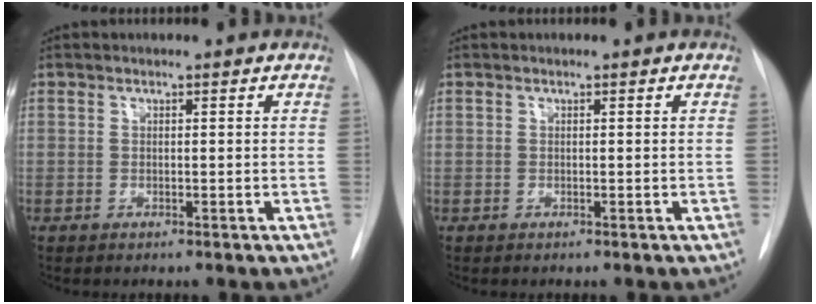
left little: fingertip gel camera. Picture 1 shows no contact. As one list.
[{"total": 0.0}]